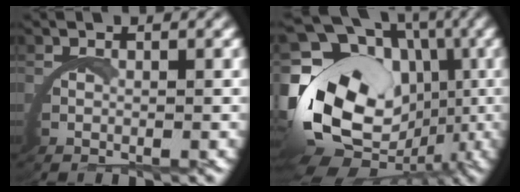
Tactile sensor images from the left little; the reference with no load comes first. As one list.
[{"total": 17.8, "force": [-2.1, 14.0, 10.9], "torque": [-0.225, -0.053, -0.026]}]